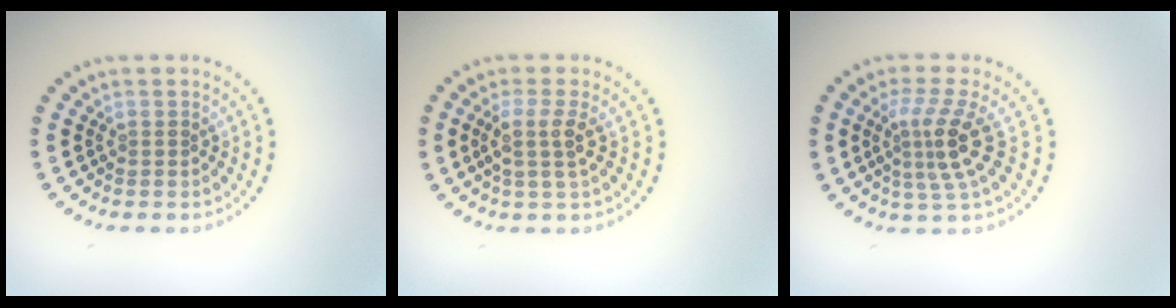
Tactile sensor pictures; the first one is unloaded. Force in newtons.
{"total": 2.3, "press": 1.9, "slide": 1.3}
{"total": 3.6, "press": 2.6, "slide": 2.6}